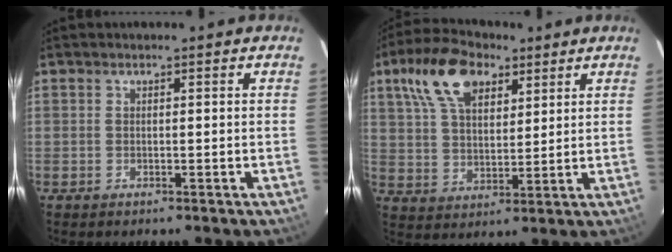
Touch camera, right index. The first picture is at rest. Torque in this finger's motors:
{"motor_torque": [1.08, 0.98, 0.30, 0.14]}